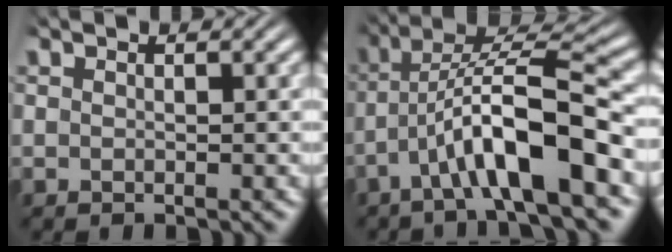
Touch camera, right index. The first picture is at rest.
{"total": 6.4, "force": [-0.3, 1.9, 6.1], "torque": [-0.104, -0.002, -0.005]}